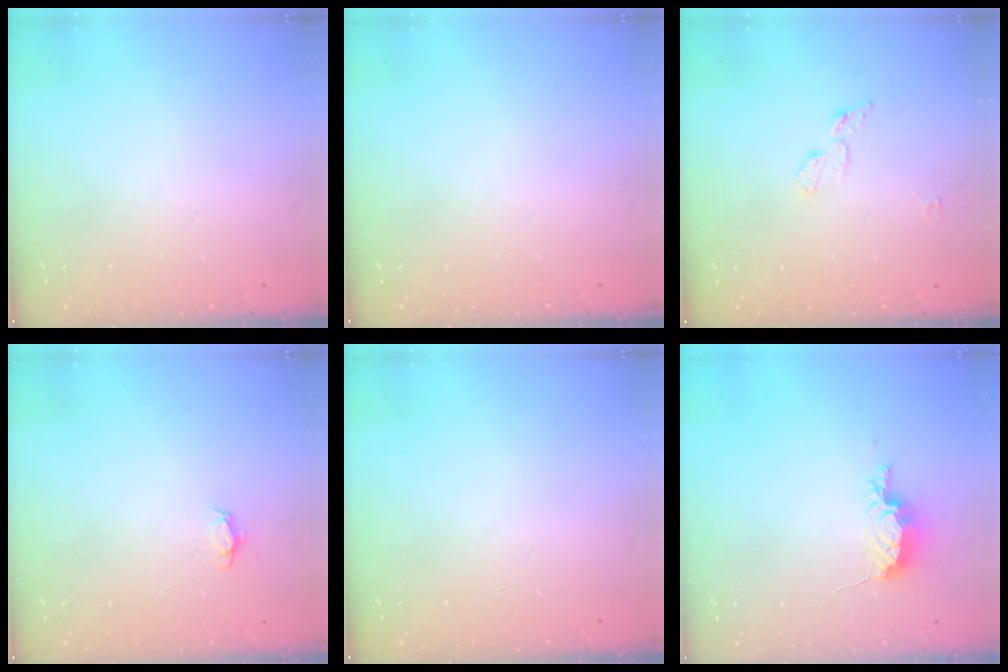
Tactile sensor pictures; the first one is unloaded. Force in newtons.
{"total": 0.0}
{"total": 4.6, "press": 4.6, "slide": 0.4}
{"total": 2.8, "press": 2.8, "slide": 0.3}
{"total": 0.0}
{"total": 7.4, "press": 7.4, "slide": 0.5}